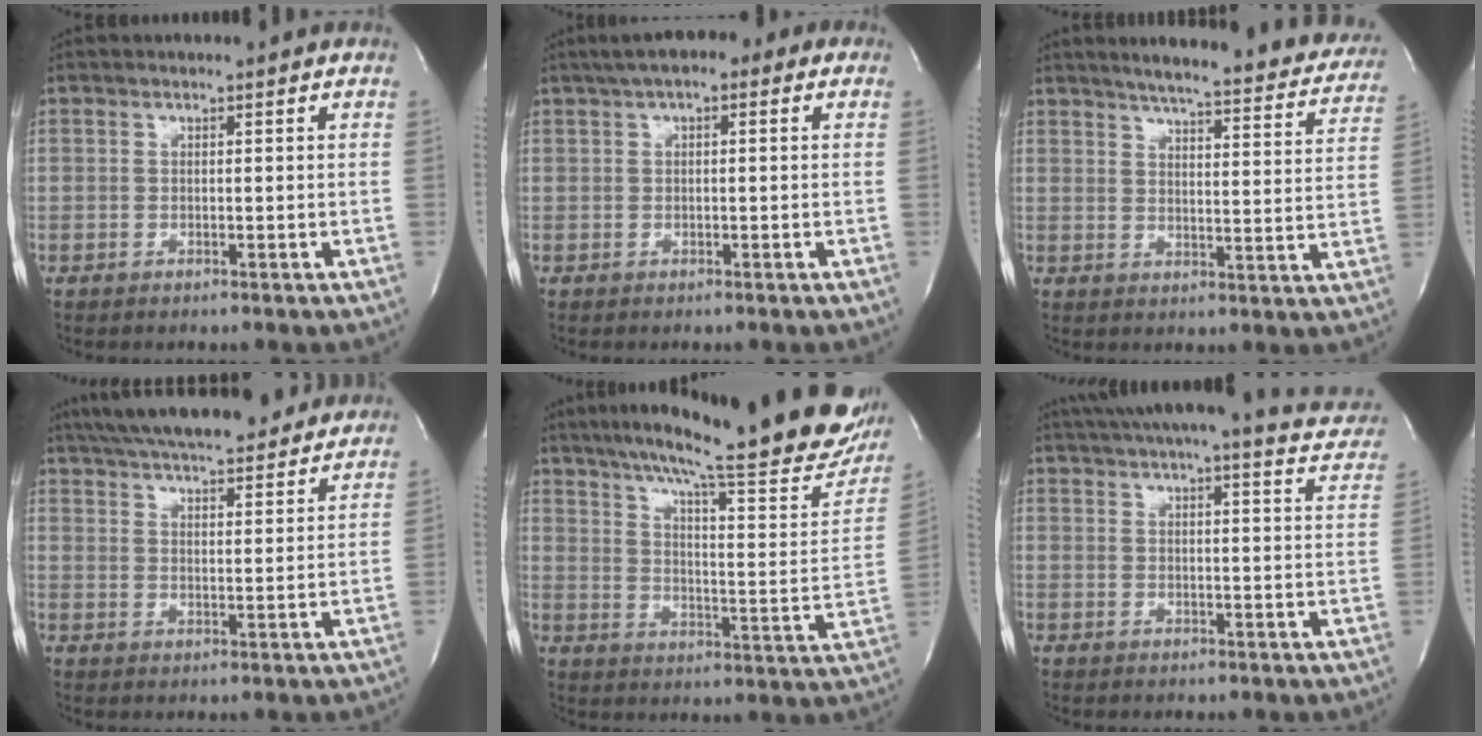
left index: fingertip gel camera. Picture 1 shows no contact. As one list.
[{"total": 5.8, "force": [2.7, 2.3, 4.6], "torque": [-0.079, 0.027, 0.034]}, {"total": 22.9, "force": [20.4, 3.5, 9.9], "torque": [-0.133, -0.045, 0.234]}, {"total": 22.2, "force": [19.5, 4.2, 9.8], "torque": [-0.173, 0.030, 0.272]}, {"total": 30.5, "force": [24.2, 4.1, 18.0], "torque": [-0.263, -0.044, 0.312]}, {"total": 18.7, "force": [17.2, 1.5, 7.2], "torque": [-0.098, -0.034, 0.203]}]